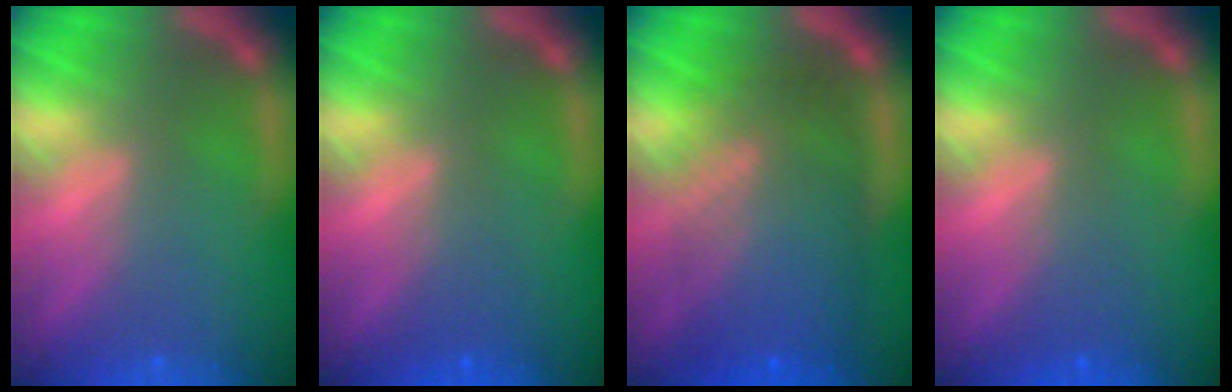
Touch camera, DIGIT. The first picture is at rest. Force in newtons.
{"total": 1.5}
{"total": 9.6}
{"total": 1.5}